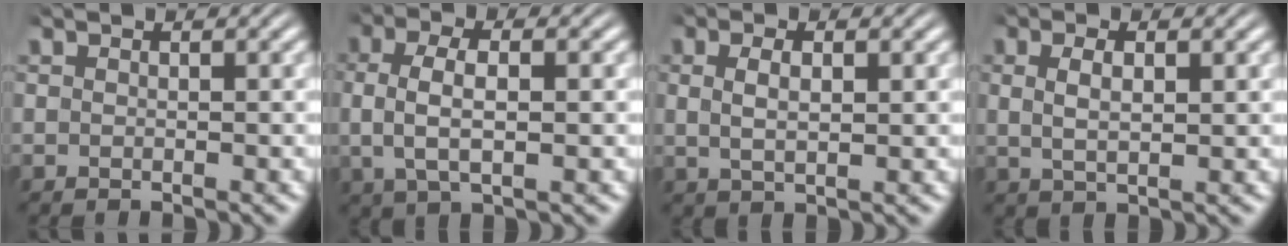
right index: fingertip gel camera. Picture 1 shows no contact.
{"total": 5.0, "force": [0.7, 2.5, 4.2], "torque": [-0.089, 0.000, 0.014]}
{"total": 2.7, "force": [0.6, 1.2, 2.3], "torque": [-0.042, -0.003, 0.018]}
{"total": 2.9, "force": [0.7, 1.4, 2.5], "torque": [-0.045, -0.002, 0.019]}